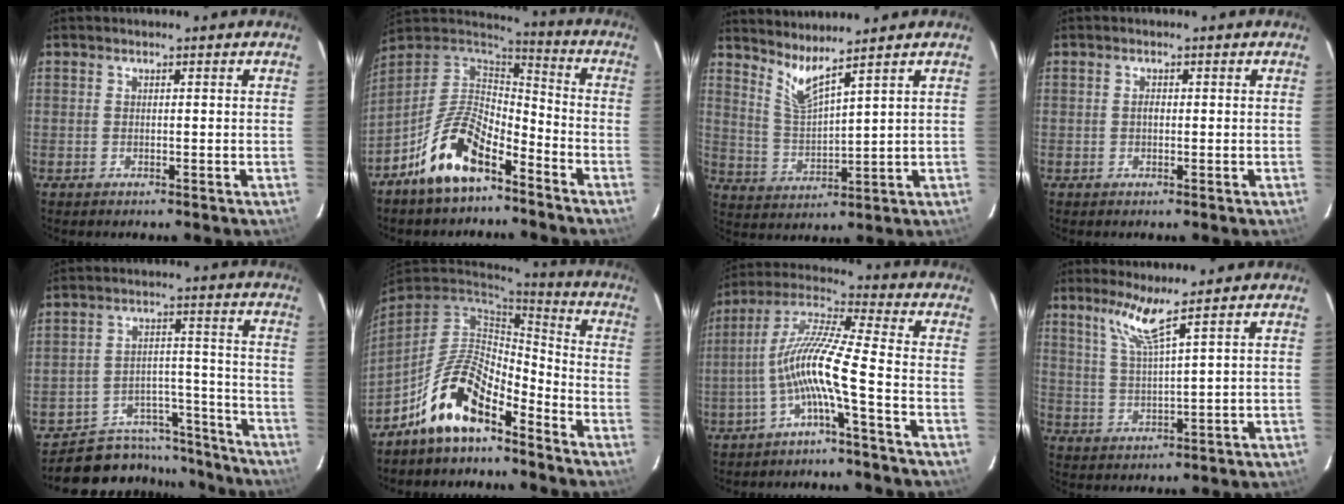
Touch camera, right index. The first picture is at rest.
{"total": 14.7, "force": [-9.3, 6.0, 9.7], "torque": [-0.196, 0.011, -0.173]}
{"total": 5.8, "force": [4.9, -0.4, 3.0], "torque": [-0.063, -0.016, 0.104]}
{"total": 0.8, "force": [0.0, 0.6, 0.6], "torque": [-0.009, 0.003, -0.001]}
{"total": 17.0, "force": [-14.5, 8.3, 3.2], "torque": [-0.069, 0.061, -0.190]}
{"total": 13.2, "force": [-8.9, 5.1, 8.3], "torque": [-0.174, 0.010, -0.167]}
{"total": 10.2, "force": [-3.9, -0.5, 9.4], "torque": [-0.196, 0.013, -0.079]}
{"total": 5.7, "force": [4.1, -0.9, 3.8], "torque": [-0.075, -0.001, 0.085]}